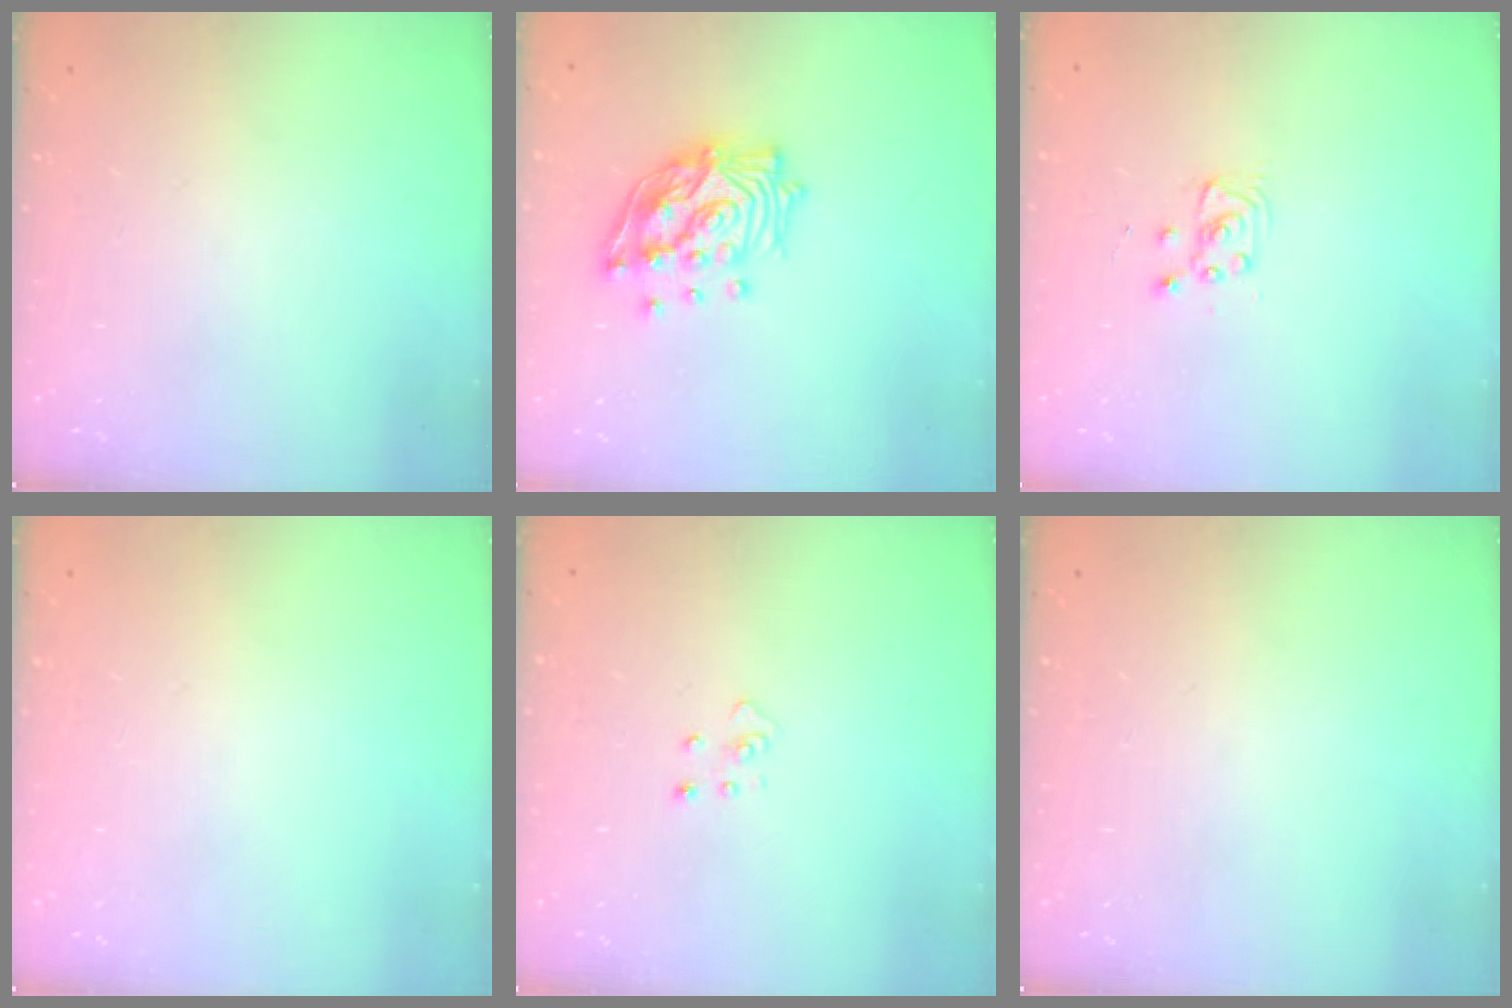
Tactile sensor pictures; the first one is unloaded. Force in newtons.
{"total": 14.1, "press": 14.0, "slide": 1.4}
{"total": 3.6, "press": 3.6, "slide": 0.4}
{"total": 0.0}
{"total": 3.1, "press": 3.1, "slide": 0.2}
{"total": 0.0}